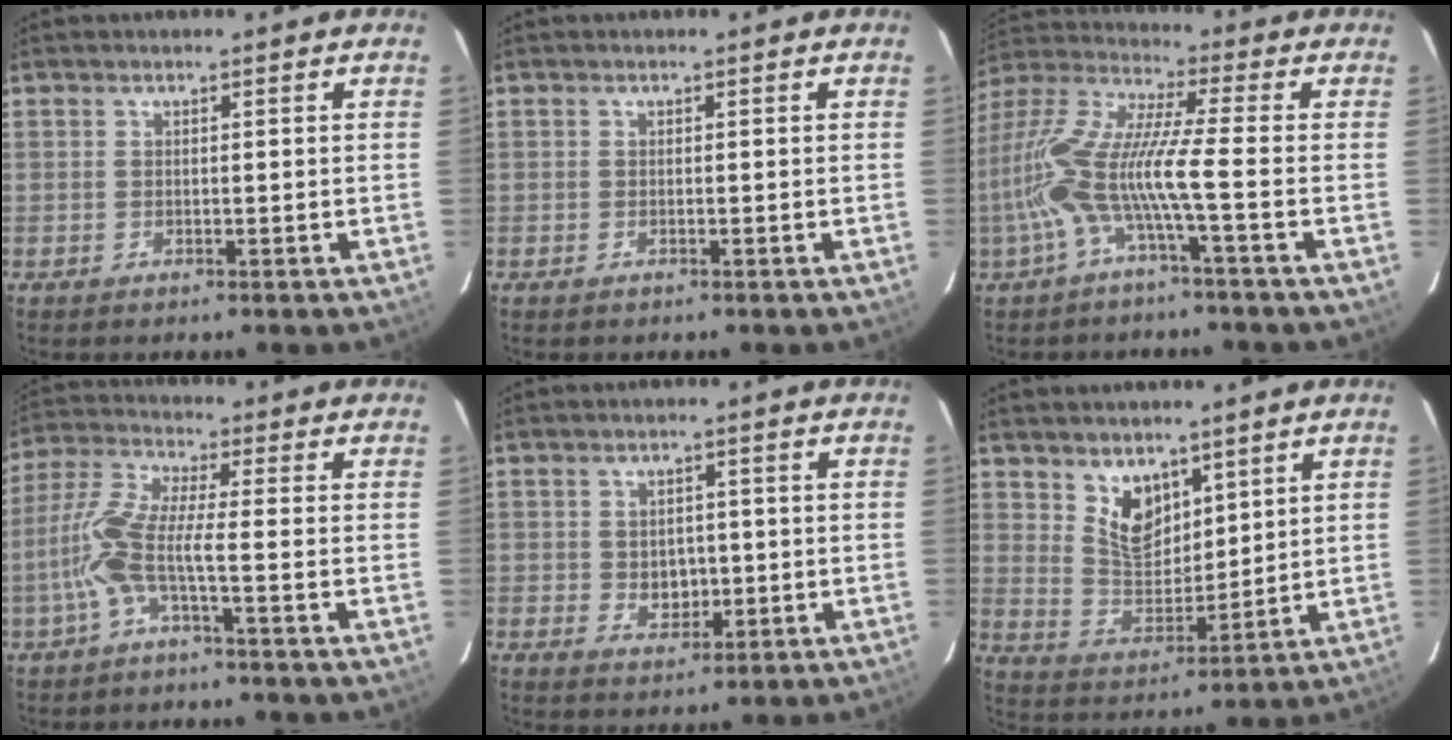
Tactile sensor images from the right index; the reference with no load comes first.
{"total": 0.0}
{"total": 12.9, "force": [-4.0, 0.0, 12.2], "torque": [-0.241, -0.001, -0.080]}
{"total": 8.1, "force": [-2.9, 0.4, 7.6], "torque": [-0.179, 0.005, -0.058]}
{"total": 4.4, "force": [-0.5, 3.6, 2.4], "torque": [-0.041, 0.000, 0.001]}
{"total": 8.3, "force": [5.3, 4.9, 4.1], "torque": [-0.063, 0.000, 0.111]}